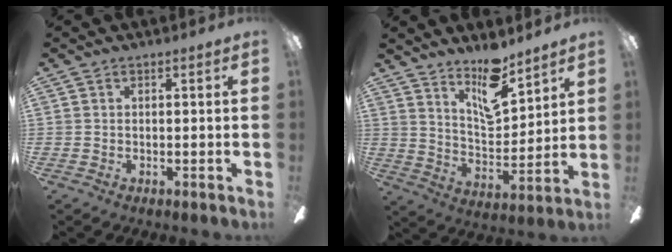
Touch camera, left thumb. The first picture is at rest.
{"total": 12.8, "force": [10.0, 4.3, 6.7], "torque": [-0.103, -0.066, 0.175]}